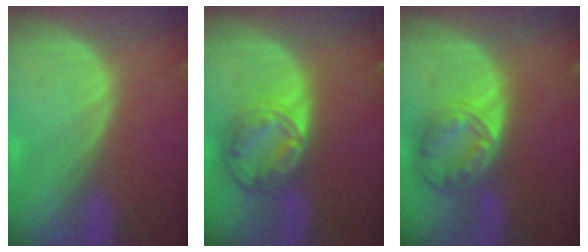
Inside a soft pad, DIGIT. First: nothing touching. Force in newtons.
{"total": 8.6, "press": 7.3, "slide": 4.5}
{"total": 8.2, "press": 7.0, "slide": 4.3}